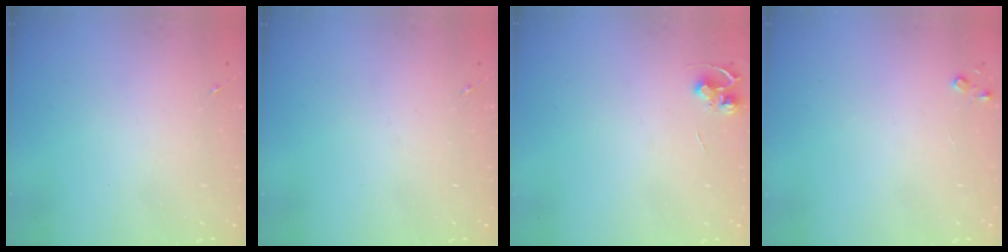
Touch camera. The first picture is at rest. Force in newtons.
{"total": 0.0}
{"total": 5.7, "press": 5.6, "slide": 0.4}
{"total": 3.6, "press": 3.6, "slide": 0.4}